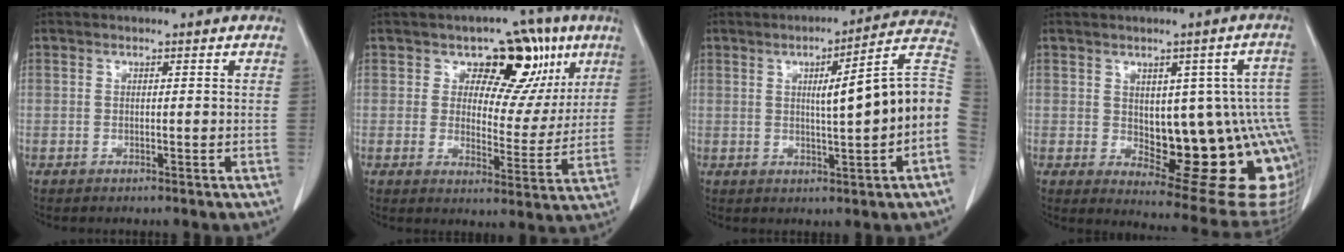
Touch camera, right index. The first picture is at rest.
{"total": 10.9, "force": [5.5, 6.8, 6.5], "torque": [-0.059, 0.015, 0.077]}
{"total": 13.8, "force": [-0.4, 0.1, 13.8], "torque": [-0.177, 0.023, -0.011]}
{"total": 19.2, "force": [-2.3, 7.0, 17.7], "torque": [-0.141, 0.019, -0.001]}